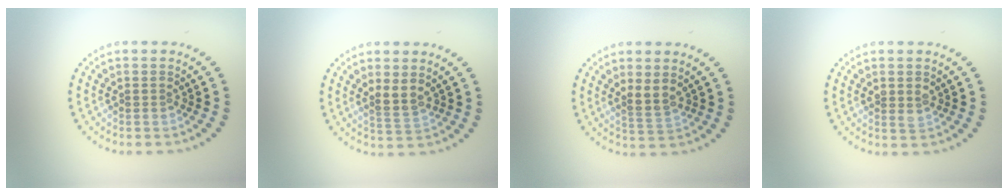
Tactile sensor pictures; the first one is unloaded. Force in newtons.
{"total": 1.9, "press": 1.6, "slide": 1.0}
{"total": 1.9, "press": 1.6, "slide": 1.0}
{"total": 1.0, "press": 1.0, "slide": 0.4}